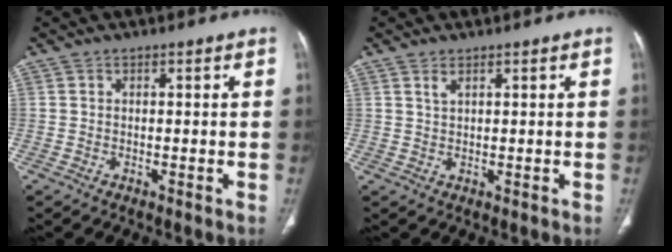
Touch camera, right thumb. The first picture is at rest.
{"total": 1.4, "force": [0.9, 0.5, 0.9], "torque": [-0.019, -0.001, 0.023]}